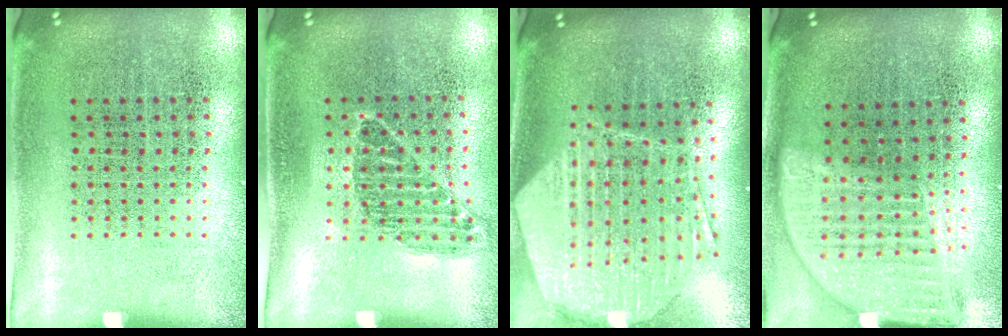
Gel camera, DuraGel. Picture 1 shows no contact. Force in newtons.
{"total": 0.9, "press": 0.8, "slide": 0.5}
{"total": 2.3, "press": 1.9, "slide": 1.3}
{"total": 2.0, "press": 1.6, "slide": 1.2}